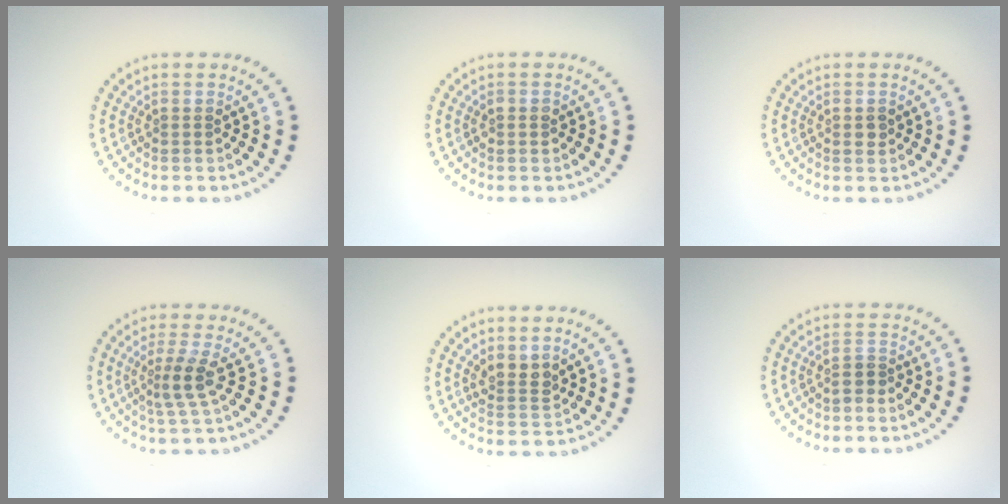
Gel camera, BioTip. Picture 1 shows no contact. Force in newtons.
{"total": 1.1, "press": 1.1, "slide": 0.2}
{"total": 1.0, "press": 1.0, "slide": 0.2}
{"total": 2.5, "press": 1.8, "slide": 1.7}
{"total": 2.1, "press": 1.7, "slide": 1.2}
{"total": 1.1, "press": 0.9, "slide": 0.7}